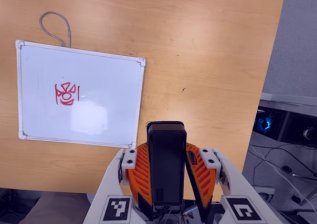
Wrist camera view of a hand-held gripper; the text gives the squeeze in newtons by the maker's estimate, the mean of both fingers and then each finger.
{"total": 6.4, "left": 5.2, "right": 7.5}